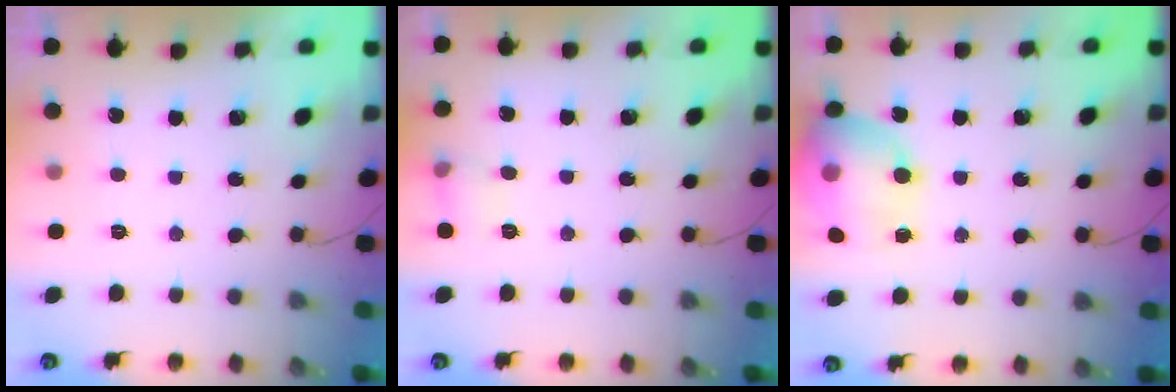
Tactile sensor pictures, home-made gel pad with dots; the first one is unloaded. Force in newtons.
{"total": 6.6, "press": 6.4, "slide": 1.6}
{"total": 17.0, "press": 16.9, "slide": 1.8}